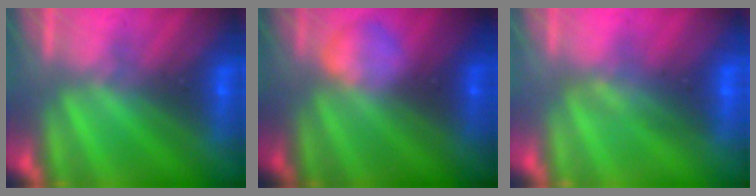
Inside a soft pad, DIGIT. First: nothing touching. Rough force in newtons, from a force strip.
{"total": 2.2}
{"total": 1.6}